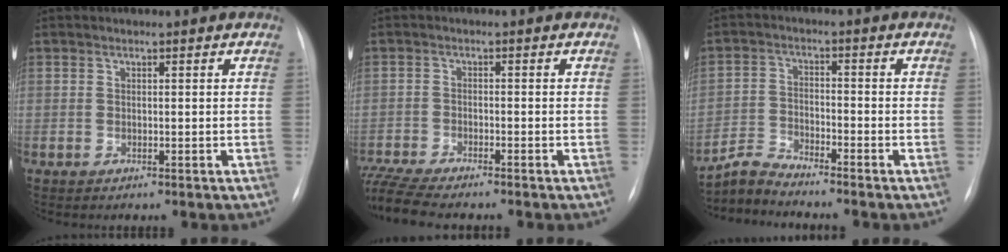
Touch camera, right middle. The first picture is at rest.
{"total": 9.1, "force": [-8.2, 0.7, 4.0], "torque": [-0.083, -0.015, -0.142]}
{"total": 4.4, "force": [-4.3, -0.5, -0.5], "torque": [0.002, -0.014, -0.083]}